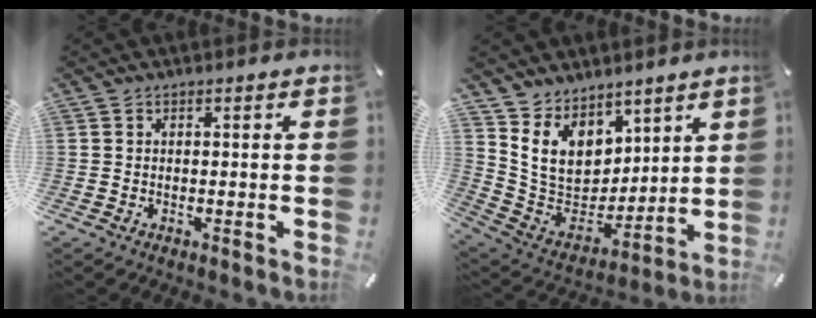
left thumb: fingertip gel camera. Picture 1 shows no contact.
{"total": 12.7, "force": [6.8, 9.9, 4.1], "torque": [-0.087, -0.056, 0.143]}